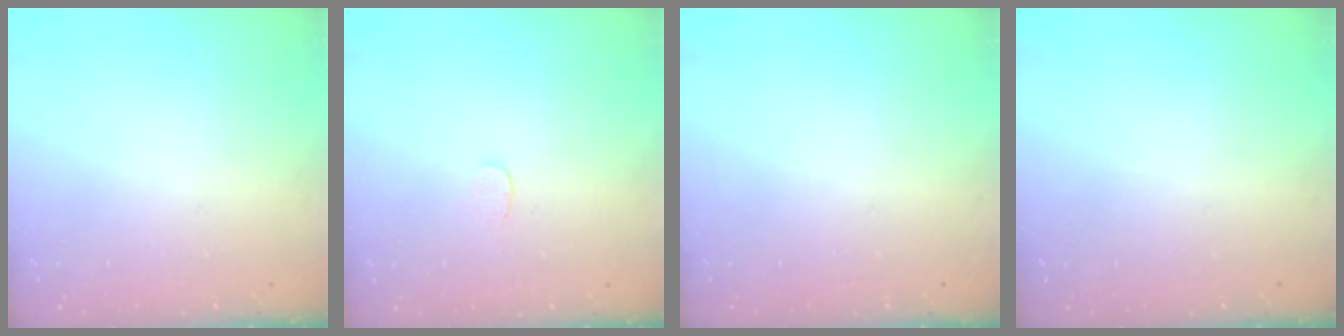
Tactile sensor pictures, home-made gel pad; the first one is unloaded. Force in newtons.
{"total": 3.0, "press": 3.0, "slide": 0.2}
{"total": 0.0}
{"total": 0.0}